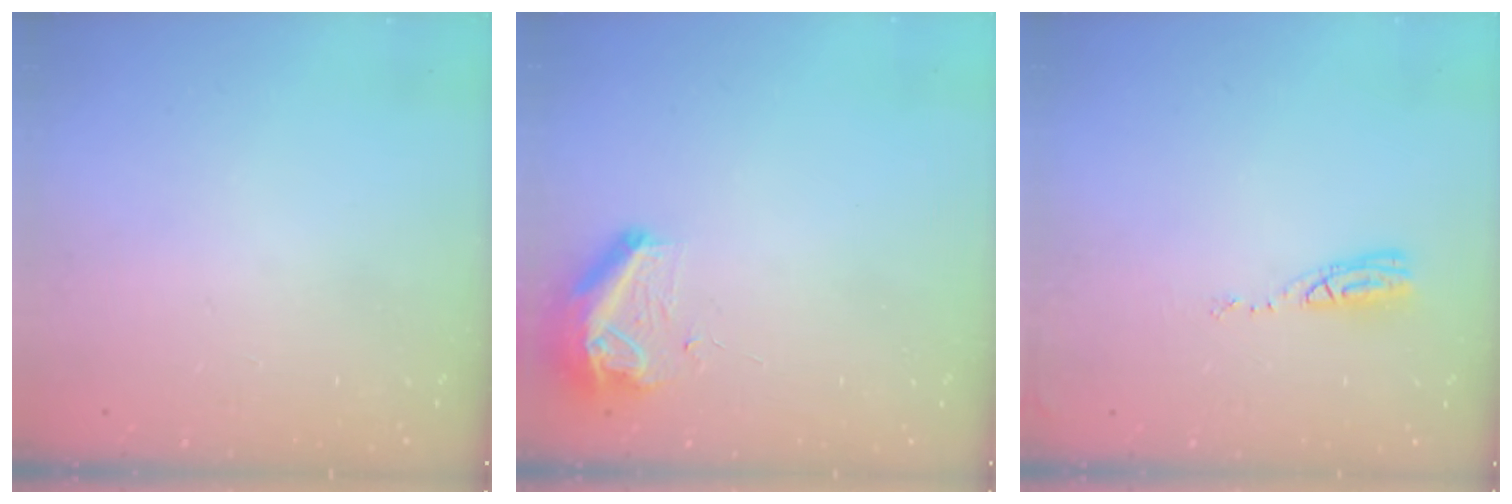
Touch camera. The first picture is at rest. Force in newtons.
{"total": 9.6, "press": 9.3, "slide": 2.5}
{"total": 7.9, "press": 7.9, "slide": 0.8}